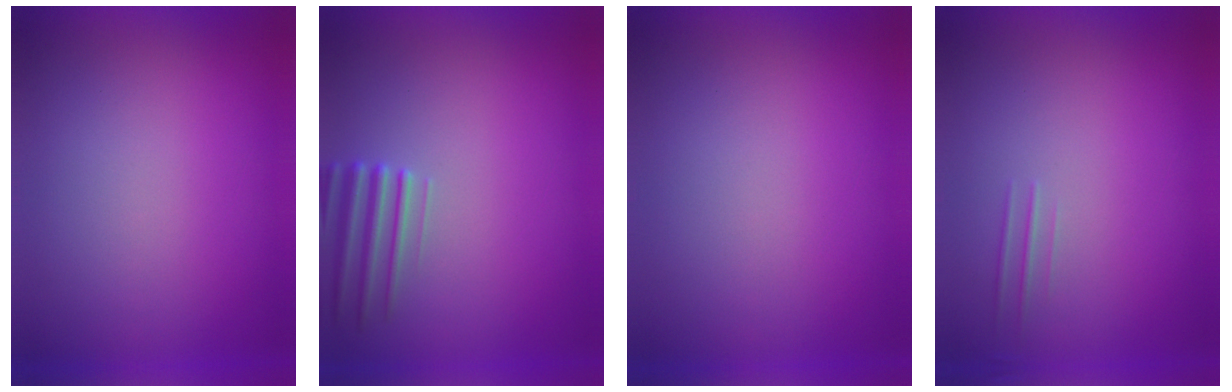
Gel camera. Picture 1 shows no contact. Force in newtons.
{"total": 2.8}
{"total": 1.1}
{"total": 1.7}